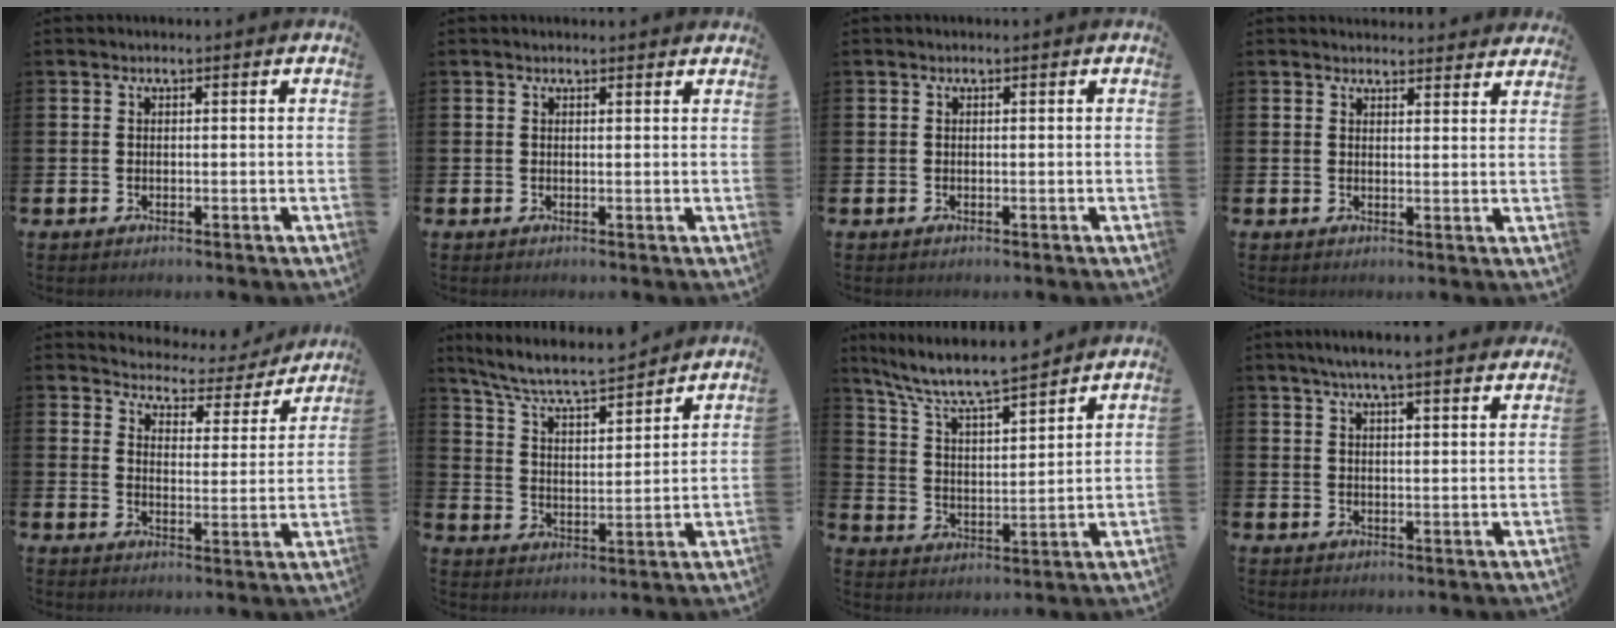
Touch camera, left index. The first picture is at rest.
{"total": 0.8, "force": [0.8, 0.0, 0.1], "torque": [0.009, -0.004, 0.012]}
{"total": 0.0}
{"total": 2.9, "force": [2.8, 0.4, -0.1], "torque": [0.009, -0.020, 0.049]}
{"total": 3.8, "force": [3.5, 1.3, 0.3], "torque": [-0.024, -0.037, 0.051]}
{"total": 7.1, "force": [6.8, 0.6, 2.2], "torque": [-0.077, -0.049, 0.115]}
{"total": 8.0, "force": [7.6, 0.8, 2.6], "torque": [-0.088, -0.053, 0.131]}
{"total": 5.4, "force": [5.0, -0.2, 2.0], "torque": [-0.046, -0.014, 0.088]}